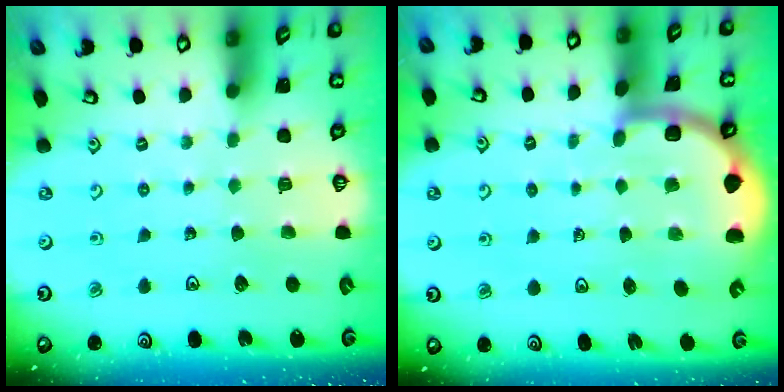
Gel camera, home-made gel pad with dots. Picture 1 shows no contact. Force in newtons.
{"total": 4.9, "press": 4.2, "slide": 2.4}